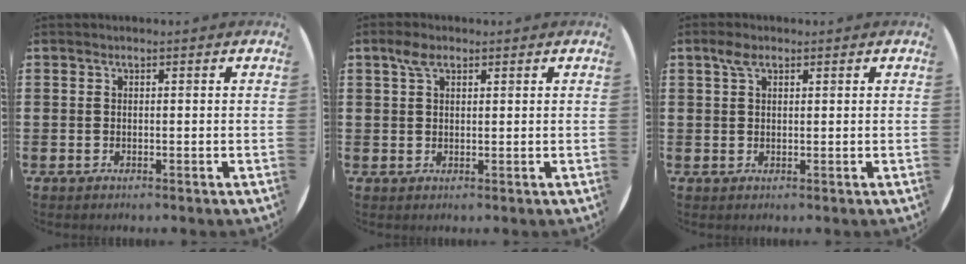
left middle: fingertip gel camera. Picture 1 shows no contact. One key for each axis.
{"total": 2.7, "fx": 1.7, "fy": 1.4, "fz": 1.5, "tx": -0.026, "ty": 0.004, "tz": 0.030}
{"total": 2.1, "fx": 1.3, "fy": 1.2, "fz": 1.2, "tx": -0.020, "ty": 0.002, "tz": 0.022}